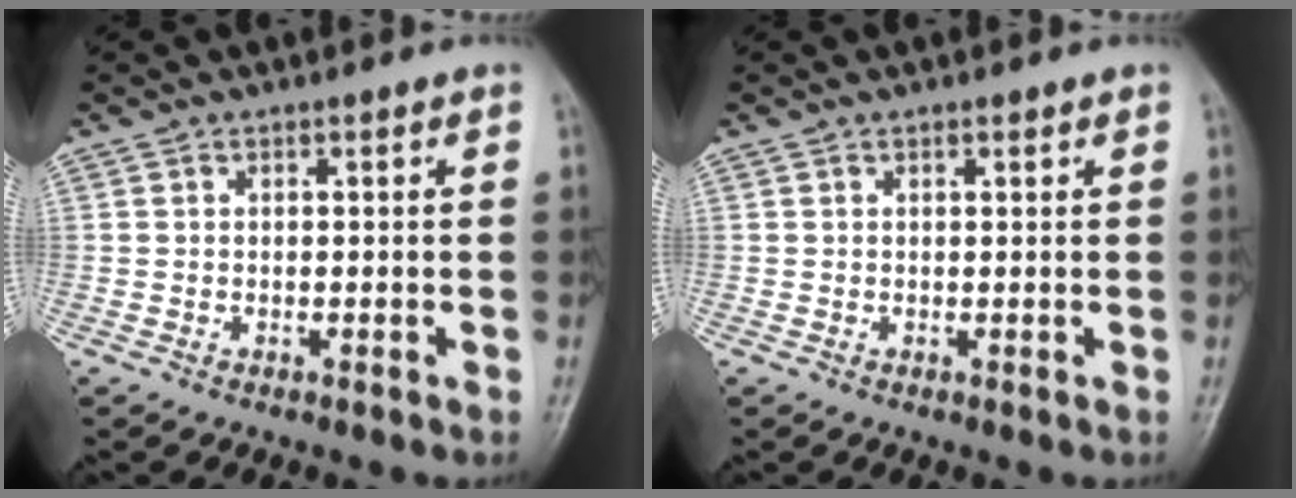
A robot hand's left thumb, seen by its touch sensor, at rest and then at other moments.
{"total": 0.7, "force": [0.4, 0.2, 0.5], "torque": [-0.009, -0.002, 0.006]}